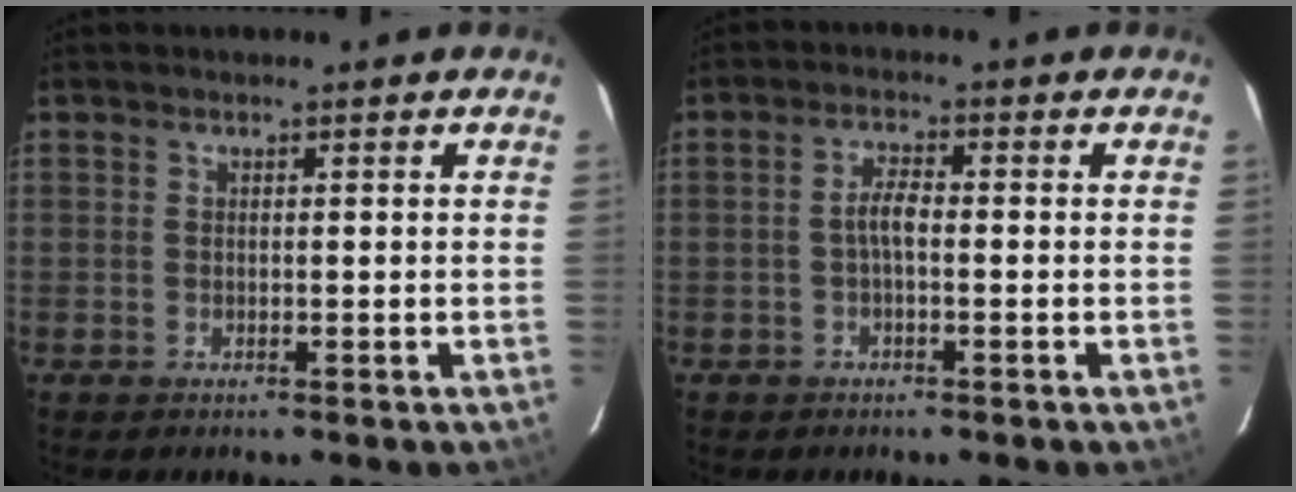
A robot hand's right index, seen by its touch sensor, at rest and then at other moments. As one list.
[{"total": 2.8, "force": [-0.7, 0.8, 2.6], "torque": [-0.054, 0.009, -0.013]}]